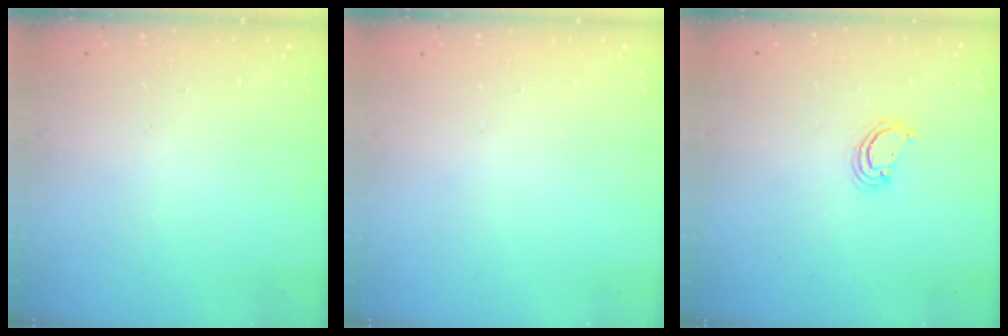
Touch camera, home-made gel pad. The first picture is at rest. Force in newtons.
{"total": 0.0}
{"total": 2.3, "press": 2.3, "slide": 0.3}